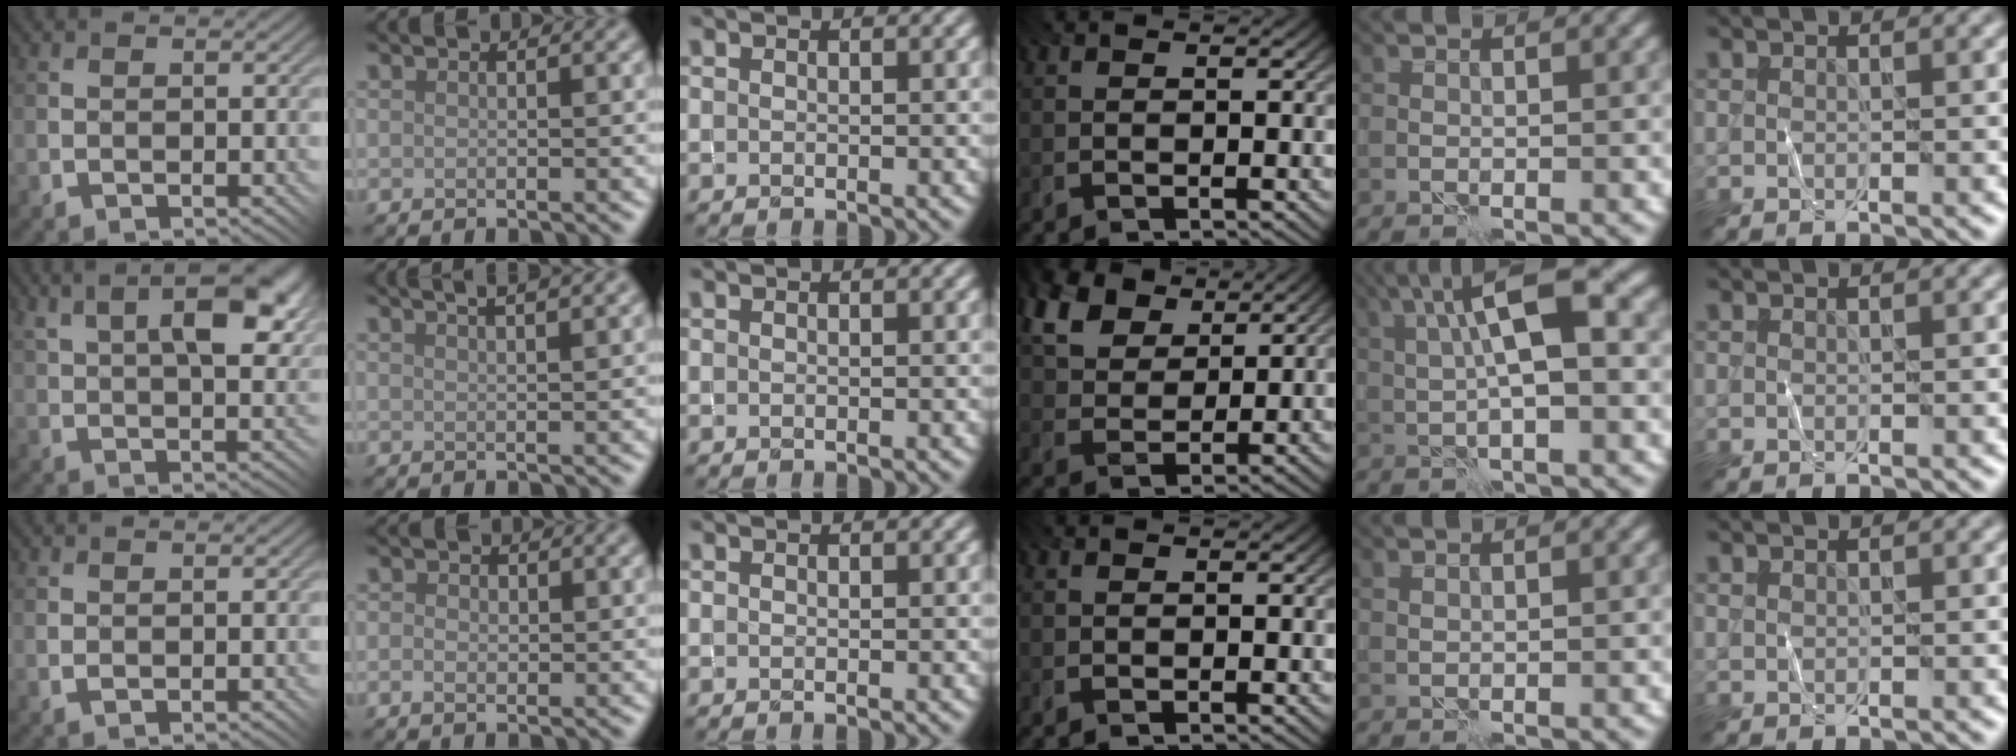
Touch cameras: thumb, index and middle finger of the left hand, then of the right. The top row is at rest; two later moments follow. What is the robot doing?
{"motion": "fold", "object": "shorts"}